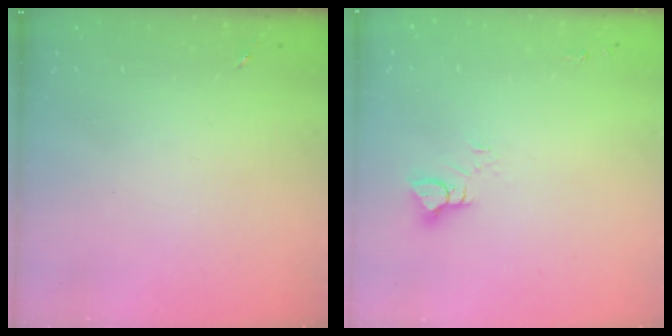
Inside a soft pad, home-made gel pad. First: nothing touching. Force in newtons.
{"total": 5.1, "press": 5.1, "slide": 0.3}